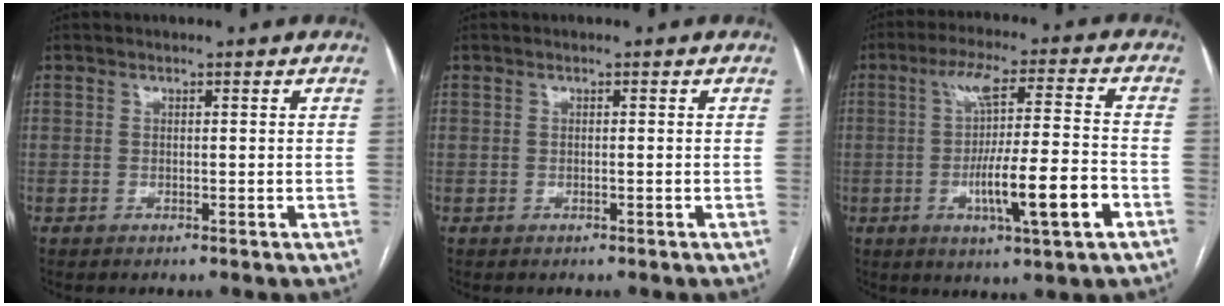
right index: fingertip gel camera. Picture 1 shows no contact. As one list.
[{"total": 0.0}, {"total": 13.2, "force": [-3.7, 0.0, 12.7], "torque": [-0.221, -0.009, -0.062]}]